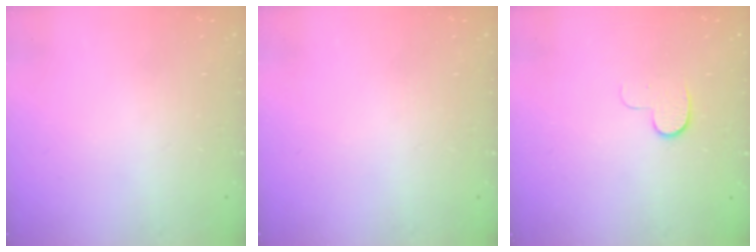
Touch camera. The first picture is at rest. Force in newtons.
{"total": 0.0}
{"total": 5.5, "press": 5.4, "slide": 0.8}